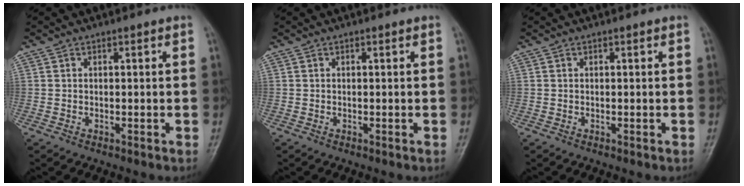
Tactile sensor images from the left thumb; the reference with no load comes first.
{"total": 0.0}
{"total": 0.0}